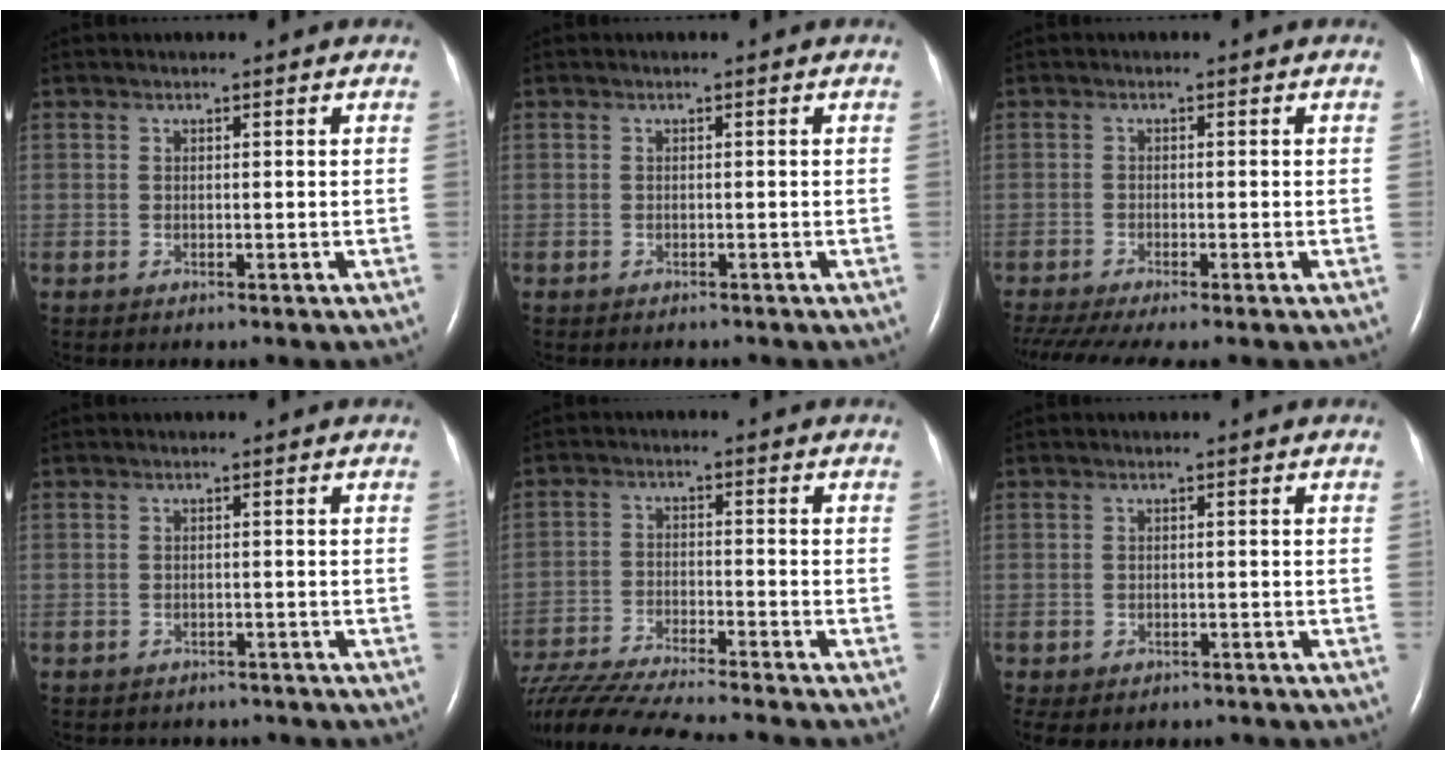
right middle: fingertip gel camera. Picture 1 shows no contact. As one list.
[{"total": 1.2, "force": [-1.1, 0.3, 0.4], "torque": [-0.010, -0.003, -0.014]}, {"total": 8.2, "force": [-6.6, 0.7, 4.9], "torque": [-0.083, -0.012, -0.109]}, {"total": 5.4, "force": [-4.8, 2.2, 0.8], "torque": [-0.012, 0.005, -0.053]}, {"total": 18.2, "force": [-16.3, -0.1, 8.0], "torque": [-0.158, -0.036, -0.268]}, {"total": 10.6, "force": [-9.0, 3.3, 4.5], "torque": [-0.086, -0.007, -0.118]}]